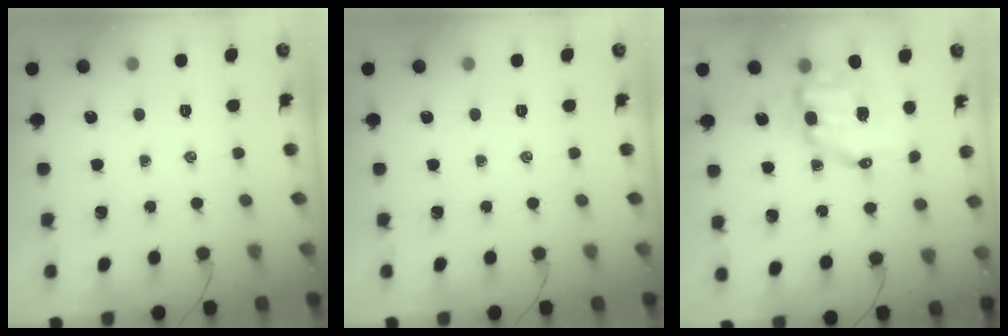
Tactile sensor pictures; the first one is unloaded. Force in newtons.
{"total": 0.0}
{"total": 10.9, "press": 10.7, "slide": 2.2}